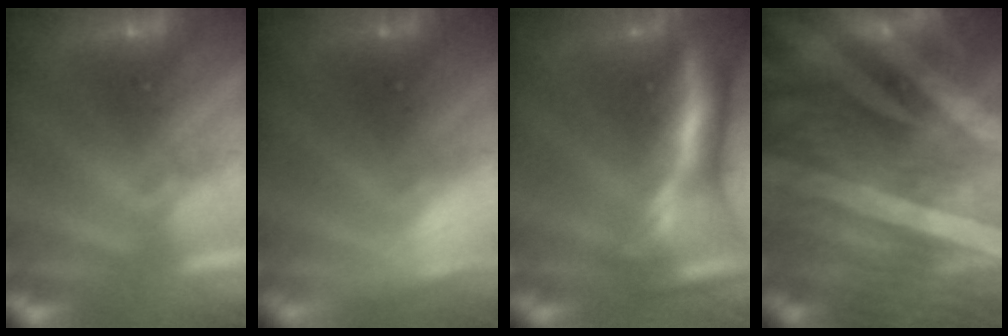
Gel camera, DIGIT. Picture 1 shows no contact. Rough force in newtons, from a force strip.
{"total": 3.0}
{"total": 7.6}
{"total": 9.8}